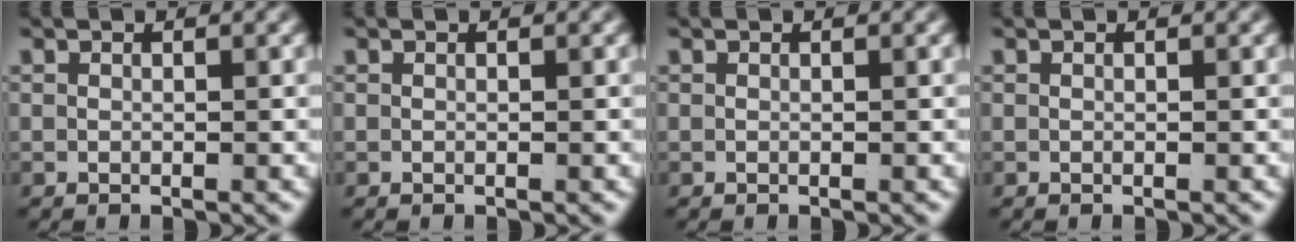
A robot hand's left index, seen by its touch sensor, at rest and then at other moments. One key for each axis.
{"total": 0.0}
{"total": 0.0}
{"total": 0.0}